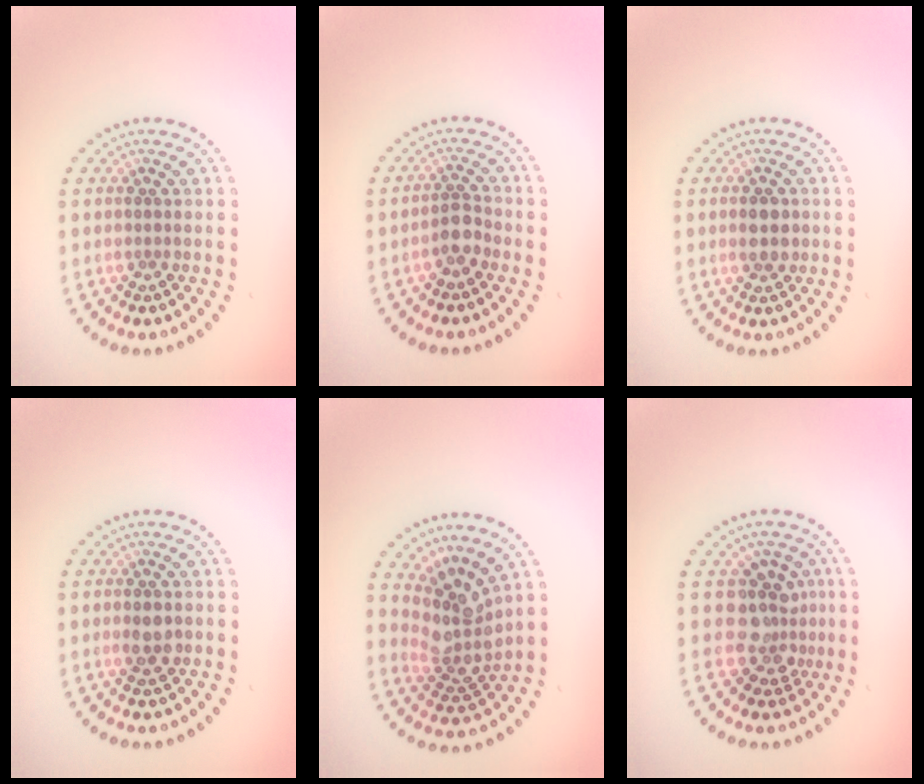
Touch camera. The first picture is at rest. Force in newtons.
{"total": 2.0, "press": 1.7, "slide": 1.0}
{"total": 2.6, "press": 2.6, "slide": 0.1}
{"total": 1.8, "press": 1.8, "slide": 0.3}
{"total": 4.2, "press": 3.1, "slide": 2.9}
{"total": 3.8, "press": 3.1, "slide": 2.1}